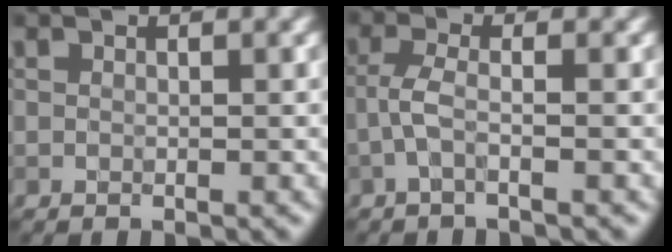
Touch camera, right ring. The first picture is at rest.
{"total": 1.8, "force": [-0.7, 0.2, 1.6], "torque": [-0.038, 0.007, -0.025]}